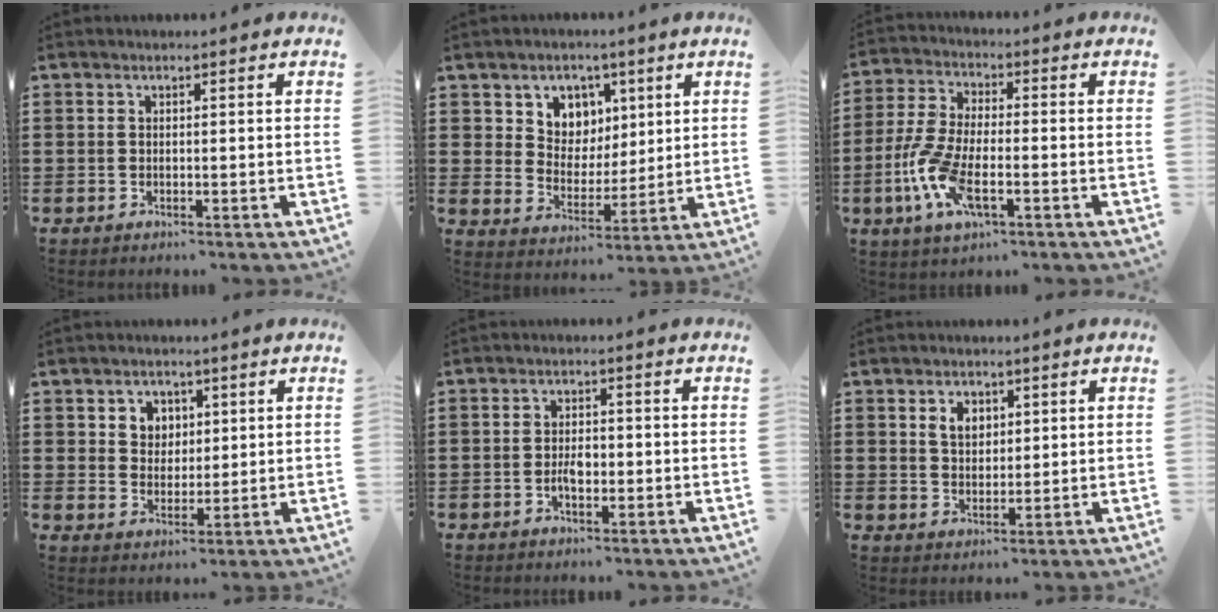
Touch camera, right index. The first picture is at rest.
{"total": 6.0, "force": [3.2, 5.1, 0.3], "torque": [-0.036, -0.012, 0.056]}
{"total": 8.8, "force": [-3.4, 3.4, 7.4], "torque": [-0.184, -0.015, -0.069]}
{"total": 3.9, "force": [1.8, 3.4, 0.6], "torque": [-0.021, 0.010, 0.029]}
{"total": 2.6, "force": [-0.7, 1.2, 2.2], "torque": [-0.042, 0.004, -0.013]}
{"total": 3.5, "force": [1.7, 2.5, 1.8], "torque": [-0.044, 0.010, 0.030]}